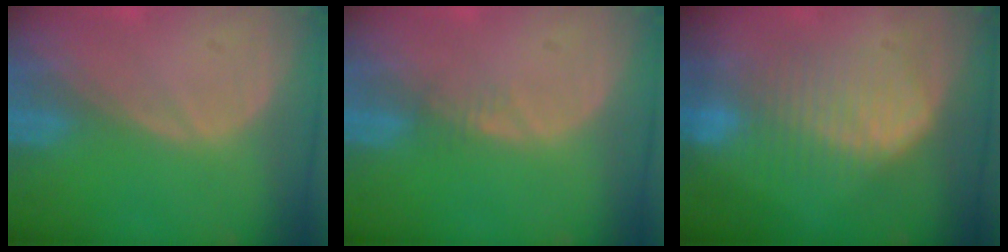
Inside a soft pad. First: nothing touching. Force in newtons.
{"total": 1.3, "press": 1.2, "slide": 0.2}
{"total": 7.3, "press": 7.3, "slide": 0.2}